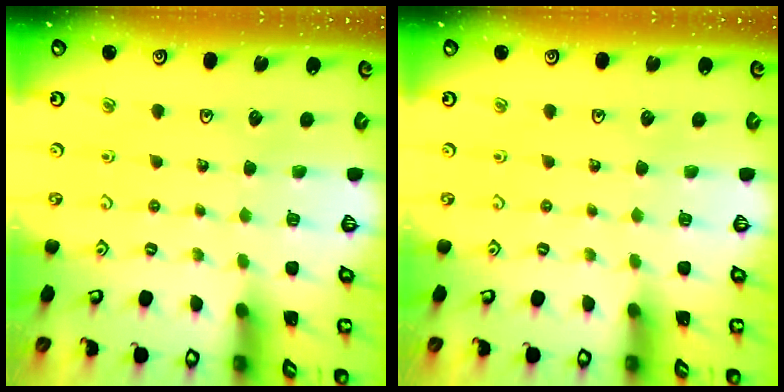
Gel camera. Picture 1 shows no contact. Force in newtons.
{"total": 0.0}